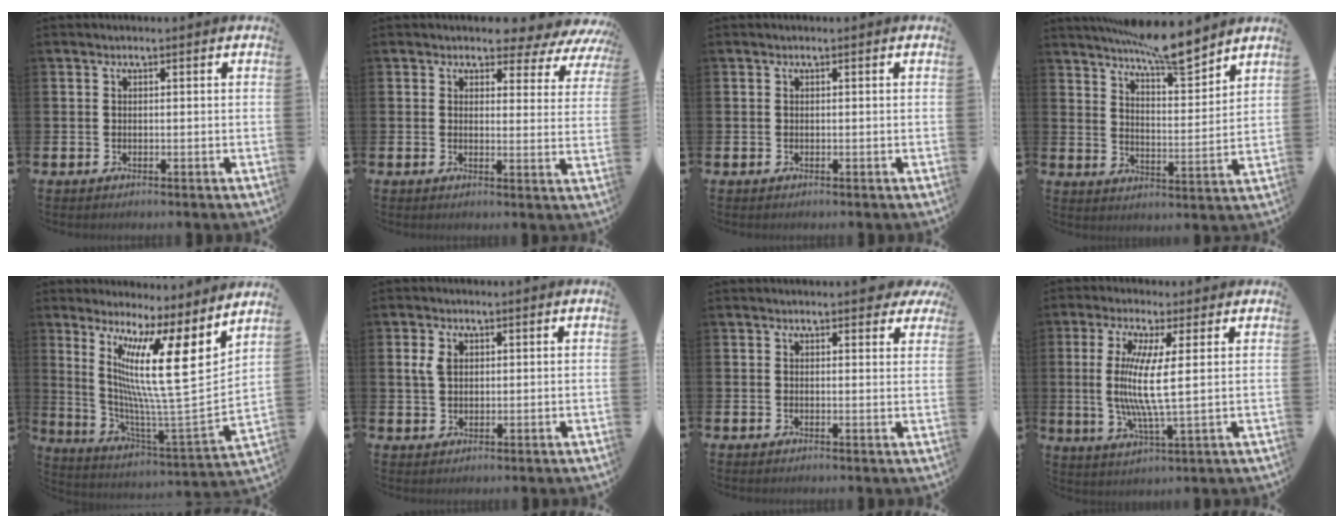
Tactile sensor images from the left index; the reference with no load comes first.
{"total": 3.9, "force": [3.3, 1.8, 1.1], "torque": [-0.015, -0.029, 0.050]}
{"total": 0.0}
{"total": 9.7, "force": [8.9, 1.2, 3.7], "torque": [-0.073, -0.054, 0.159]}
{"total": 14.9, "force": [6.8, 1.6, 13.1], "torque": [-0.223, -0.069, 0.097]}
{"total": 2.8, "force": [1.4, 1.9, 1.6], "torque": [-0.023, 0.004, 0.021]}
{"total": 2.0, "force": [1.9, 0.5, 0.4], "torque": [0.001, -0.005, 0.032]}
{"total": 8.1, "force": [1.5, 0.9, 7.9], "torque": [-0.143, -0.010, 0.024]}